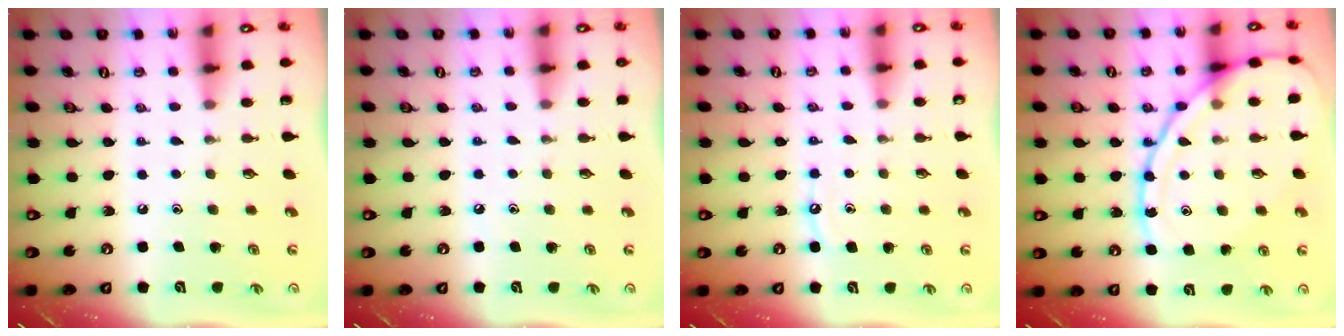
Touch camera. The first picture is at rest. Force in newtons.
{"total": 3.2, "press": 3.1, "slide": 0.5}
{"total": 7.3, "press": 7.2, "slide": 0.7}
{"total": 14.9, "press": 14.8, "slide": 1.2}